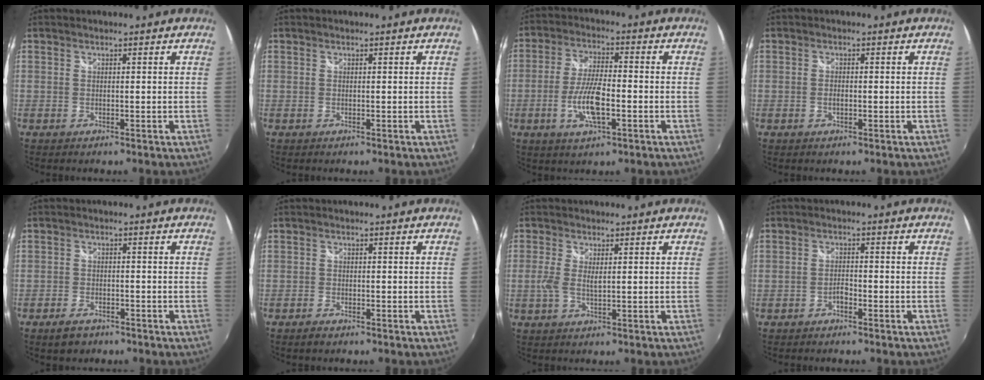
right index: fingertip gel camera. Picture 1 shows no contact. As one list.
[{"total": 0.0}, {"total": 9.0, "force": [-2.8, 2.7, 8.1], "torque": [-0.165, -0.004, -0.054]}, {"total": 1.1, "force": [-0.3, 0.7, 0.8], "torque": [-0.017, -0.001, -0.007]}, {"total": 4.0, "force": [-2.9, 2.3, 1.5], "torque": [-0.043, 0.001, -0.047]}, {"total": 1.6, "force": [-1.3, 0.7, 0.6], "torque": [-0.017, -0.002, -0.027]}, {"total": 3.1, "force": [0.2, 1.0, 3.0], "torque": [-0.066, -0.003, 0.000]}, {"total": 1.6, "force": [-1.3, 0.6, 0.8], "torque": [-0.016, 0.001, -0.025]}]